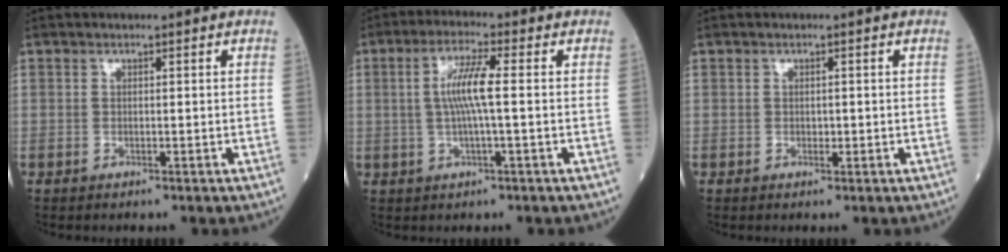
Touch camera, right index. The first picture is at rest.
{"total": 6.1, "force": [0.4, 0.2, 6.1], "torque": [-0.123, 0.006, 0.006]}
{"total": 0.7, "force": [-0.1, 0.5, 0.5], "torque": [-0.008, 0.001, 0.001]}